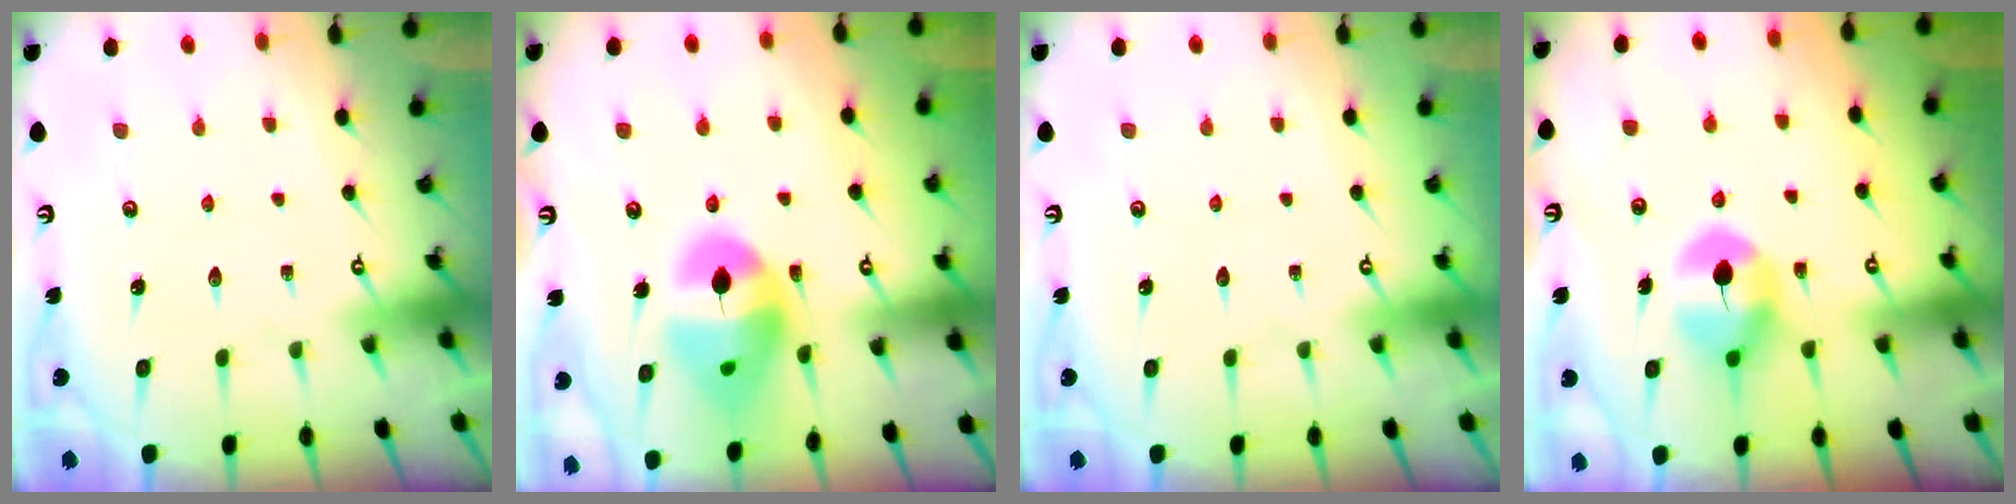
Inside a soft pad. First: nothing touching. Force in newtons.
{"total": 15.1, "press": 14.9, "slide": 2.1}
{"total": 0.0}
{"total": 7.8, "press": 7.7, "slide": 0.4}